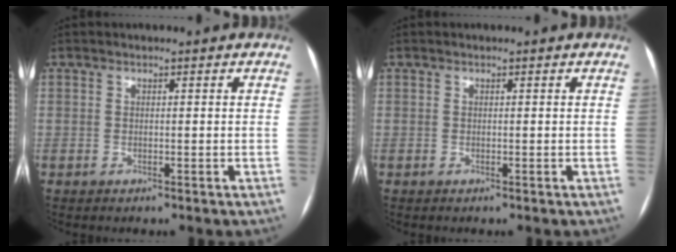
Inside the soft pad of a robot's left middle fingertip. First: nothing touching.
{"total": 0.0}